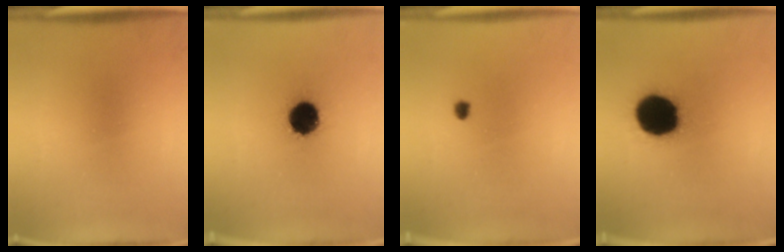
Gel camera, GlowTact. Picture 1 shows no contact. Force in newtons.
{"total": 12.4}
{"total": 0.9}
{"total": 19.9}